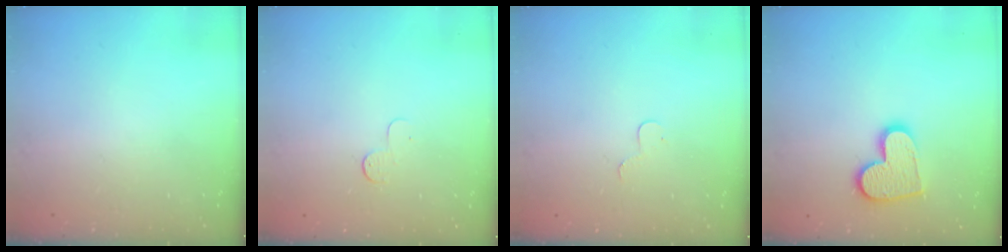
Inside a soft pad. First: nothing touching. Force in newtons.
{"total": 3.9, "press": 3.9, "slide": 0.4}
{"total": 3.1, "press": 3.1, "slide": 0.3}
{"total": 12.7, "press": 12.7, "slide": 0.5}